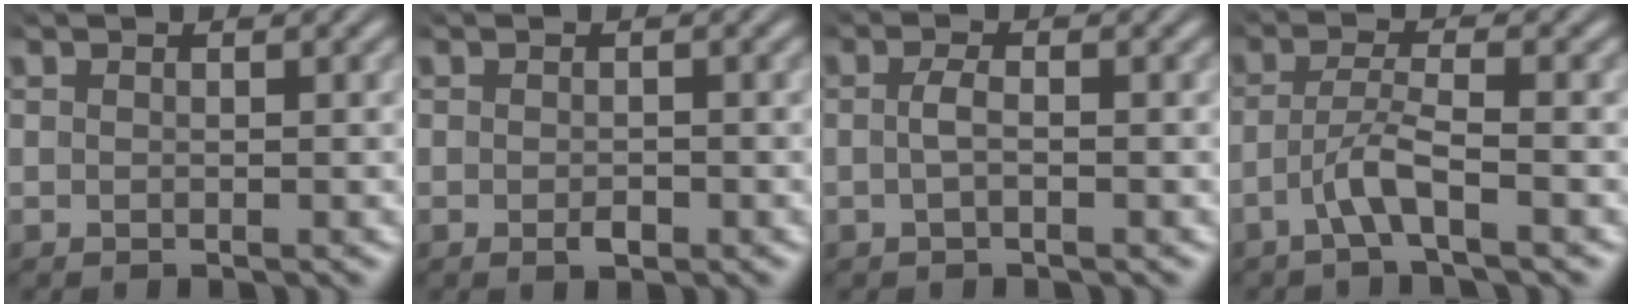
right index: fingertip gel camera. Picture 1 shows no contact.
{"total": 1.1, "force": [-0.6, 0.5, 0.8], "torque": [-0.015, -0.005, -0.009]}
{"total": 1.4, "force": [-0.5, 0.0, 1.3], "torque": [-0.032, -0.006, -0.007]}
{"total": 3.1, "force": [-2.0, 0.0, 2.4], "torque": [-0.045, -0.002, -0.034]}